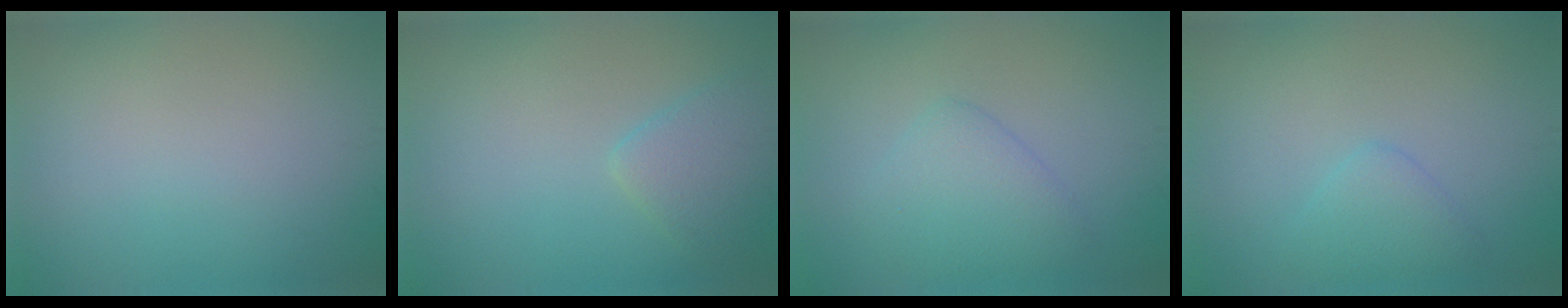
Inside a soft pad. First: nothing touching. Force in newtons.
{"total": 2.5, "press": 2.5, "slide": 0.2}
{"total": 3.2, "press": 3.2, "slide": 0.1}
{"total": 2.0, "press": 2.0, "slide": 0.0}